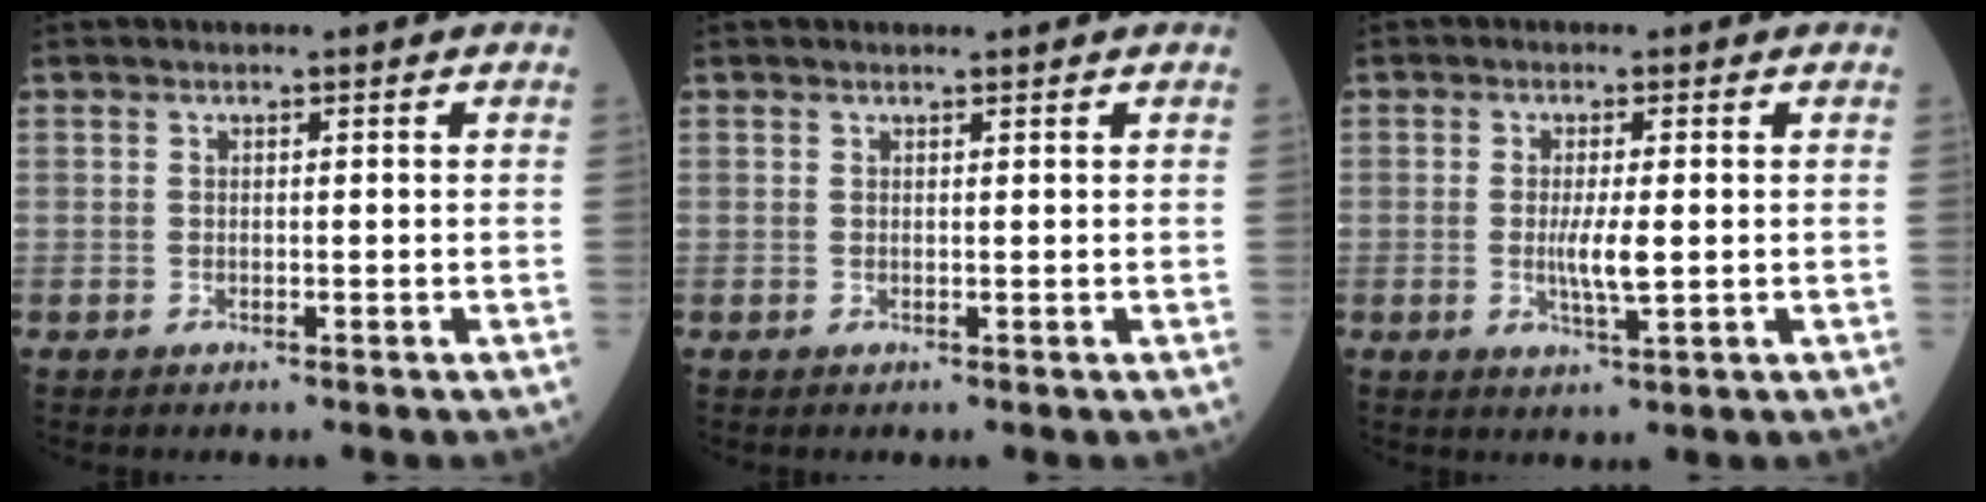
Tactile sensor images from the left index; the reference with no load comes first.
{"total": 0.9, "force": [0.9, 0.0, 0.2], "torque": [-0.006, 0.002, 0.014]}
{"total": 3.8, "force": [-0.1, 0.5, 3.8], "torque": [-0.075, -0.006, -0.001]}